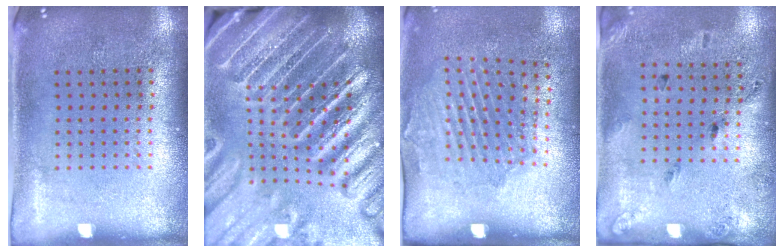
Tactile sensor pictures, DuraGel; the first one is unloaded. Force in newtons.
{"total": 5.4, "press": 4.8, "slide": 2.7}
{"total": 1.8, "press": 1.3, "slide": 1.2}
{"total": 1.8, "press": 1.1, "slide": 1.5}